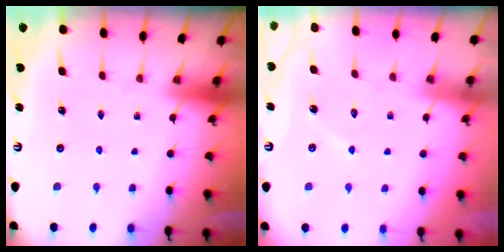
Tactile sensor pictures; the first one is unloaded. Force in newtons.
{"total": 3.6, "press": 3.6, "slide": 0.0}